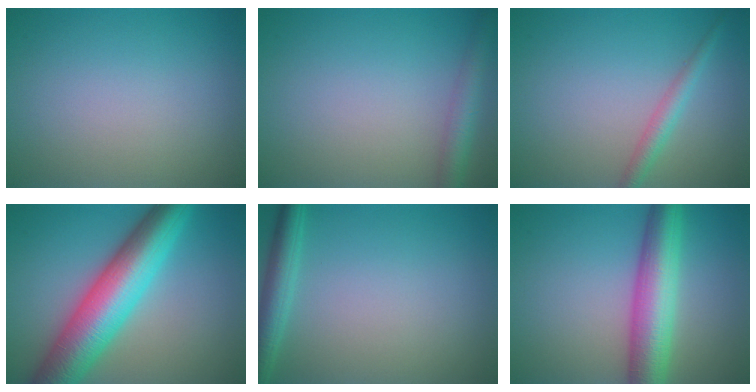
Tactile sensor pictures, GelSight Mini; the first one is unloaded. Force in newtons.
{"total": 2.9, "press": 2.9, "slide": 0.1}
{"total": 2.0, "press": 2.0, "slide": 0.1}
{"total": 10.5, "press": 10.5, "slide": 0.1}
{"total": 3.0, "press": 3.0, "slide": 0.2}
{"total": 7.2, "press": 7.2, "slide": 0.3}